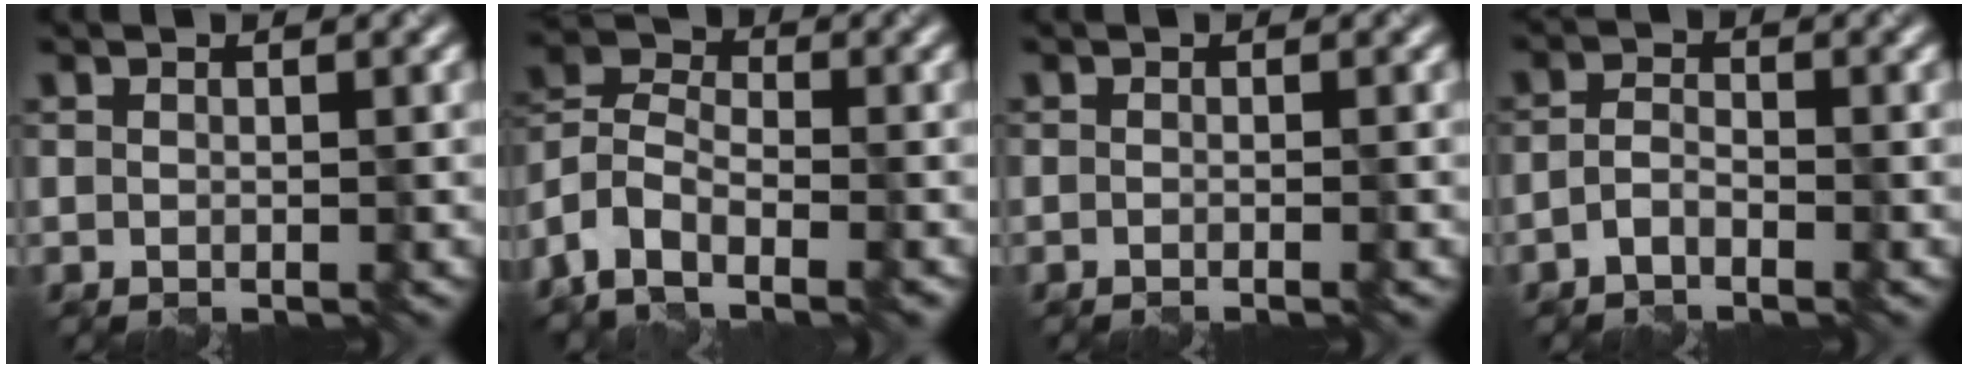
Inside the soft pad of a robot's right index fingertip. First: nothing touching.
{"total": 8.4, "force": [-5.7, 4.1, 4.7], "torque": [-0.086, -0.007, -0.096]}
{"total": 1.6, "force": [-0.5, 0.7, 1.3], "torque": [0.000, -0.002, -0.013]}
{"total": 1.9, "force": [-1.2, 0.8, 1.2], "torque": [-0.027, 0.006, -0.028]}